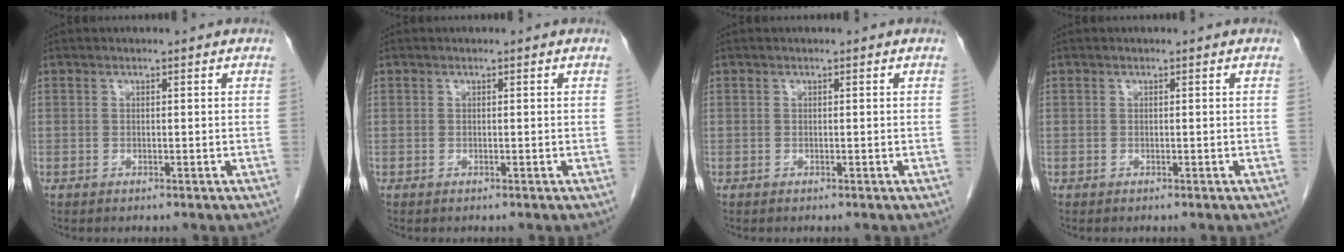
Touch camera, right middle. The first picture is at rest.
{"total": 0.0}
{"total": 0.0}
{"total": 0.0}